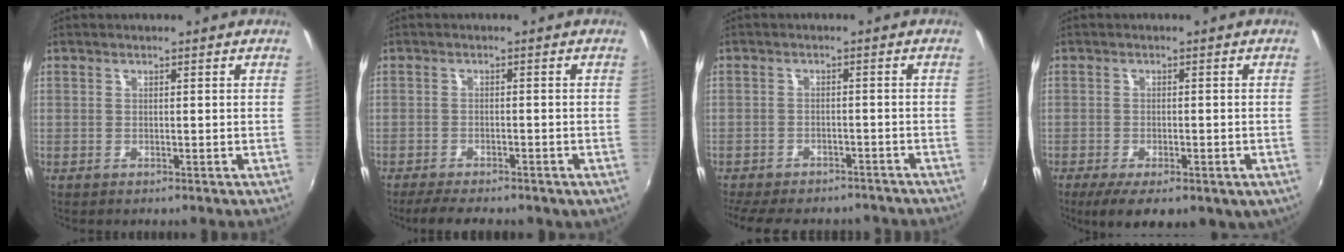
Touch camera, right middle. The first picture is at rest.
{"total": 8.4, "force": [-6.5, 3.0, 4.5], "torque": [-0.097, -0.017, -0.094]}
{"total": 12.9, "force": [-10.6, 5.4, 4.9], "torque": [-0.120, -0.002, -0.147]}
{"total": 9.6, "force": [-5.2, 4.1, 7.0], "torque": [-0.140, -0.038, -0.071]}